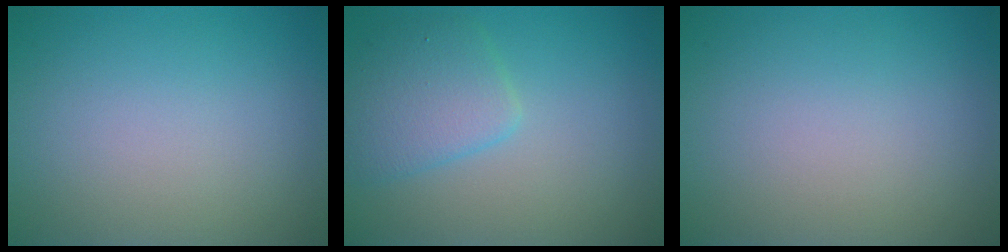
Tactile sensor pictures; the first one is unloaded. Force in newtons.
{"total": 3.5, "press": 3.5, "slide": 0.1}
{"total": 0.0}